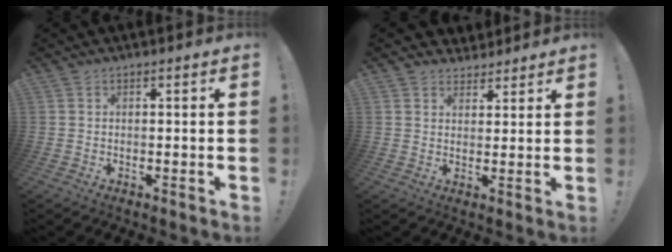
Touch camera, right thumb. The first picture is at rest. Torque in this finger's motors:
{"motor_torque": [0.01, 0.07, 0.35, -0.08, 0.08]}